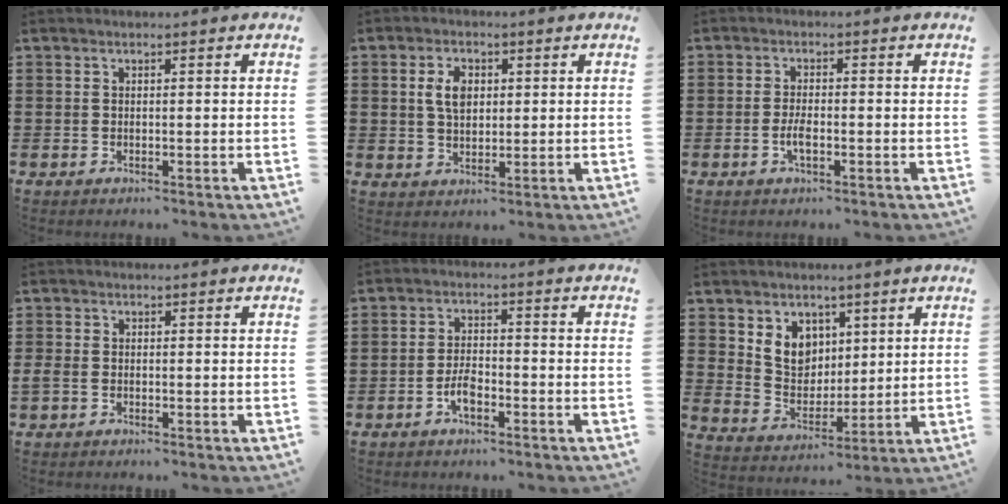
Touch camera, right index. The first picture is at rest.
{"total": 4.7, "force": [0.9, 2.8, 3.6], "torque": [-0.077, 0.013, 0.015]}
{"total": 2.7, "force": [-0.9, 0.8, 2.4], "torque": [-0.058, -0.004, -0.020]}
{"total": 1.1, "force": [-0.8, 0.4, 0.6], "torque": [-0.020, -0.006, -0.019]}
{"total": 3.7, "force": [-1.9, 1.6, 2.8], "torque": [-0.069, -0.002, -0.041]}
{"total": 6.7, "force": [3.2, 5.6, 1.7], "torque": [-0.056, 0.002, 0.061]}